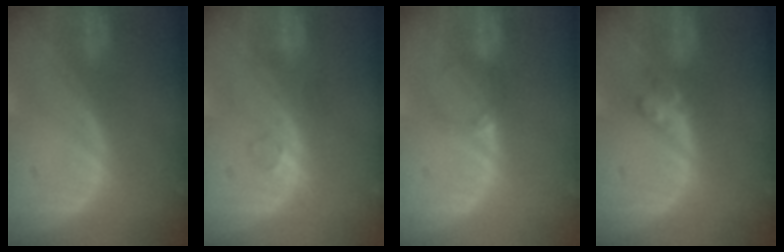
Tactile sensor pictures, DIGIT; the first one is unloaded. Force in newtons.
{"total": 2.5, "press": 2.5, "slide": 0.3}
{"total": 2.5, "press": 2.0, "slide": 1.4}
{"total": 2.4, "press": 2.4, "slide": 0.2}